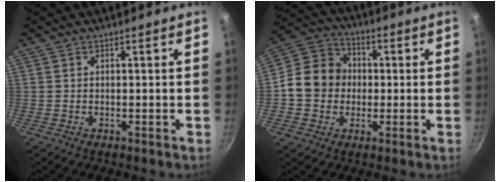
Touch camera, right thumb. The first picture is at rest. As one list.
[{"total": 11.9, "force": [-0.4, 10.4, 5.6], "torque": [-0.067, 0.026, -0.029]}]